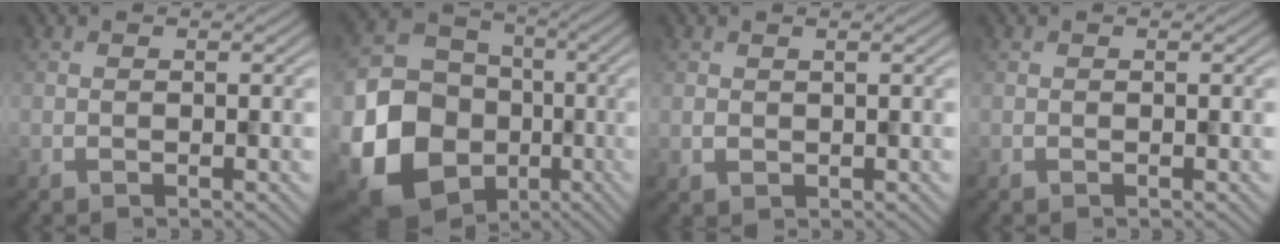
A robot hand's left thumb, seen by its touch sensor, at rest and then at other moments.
{"total": 21.8, "force": [-7.7, 18.8, 7.9], "torque": [-0.202, -0.073, -0.145]}
{"total": 1.3, "force": [0.5, 0.8, 0.9], "torque": [-0.022, 0.002, 0.013]}
{"total": 0.0}